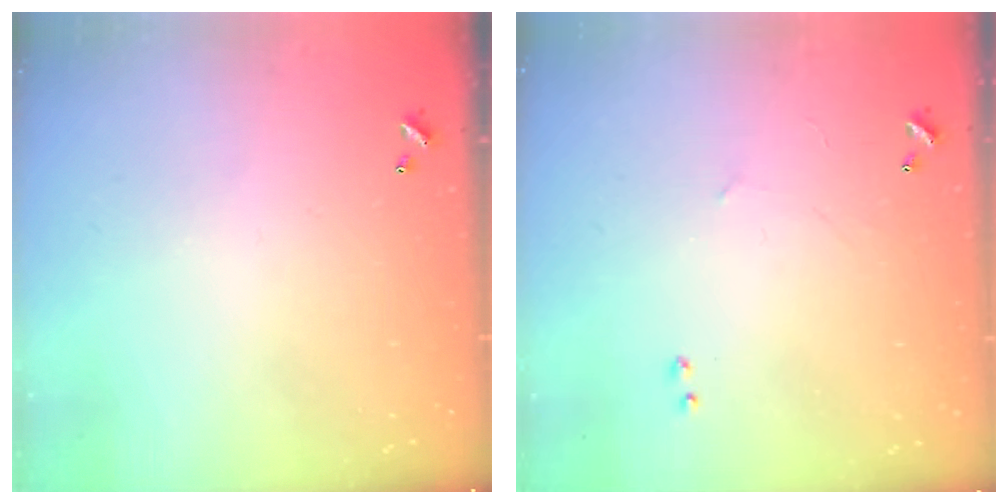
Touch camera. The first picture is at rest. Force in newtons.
{"total": 2.5, "press": 2.4, "slide": 0.4}